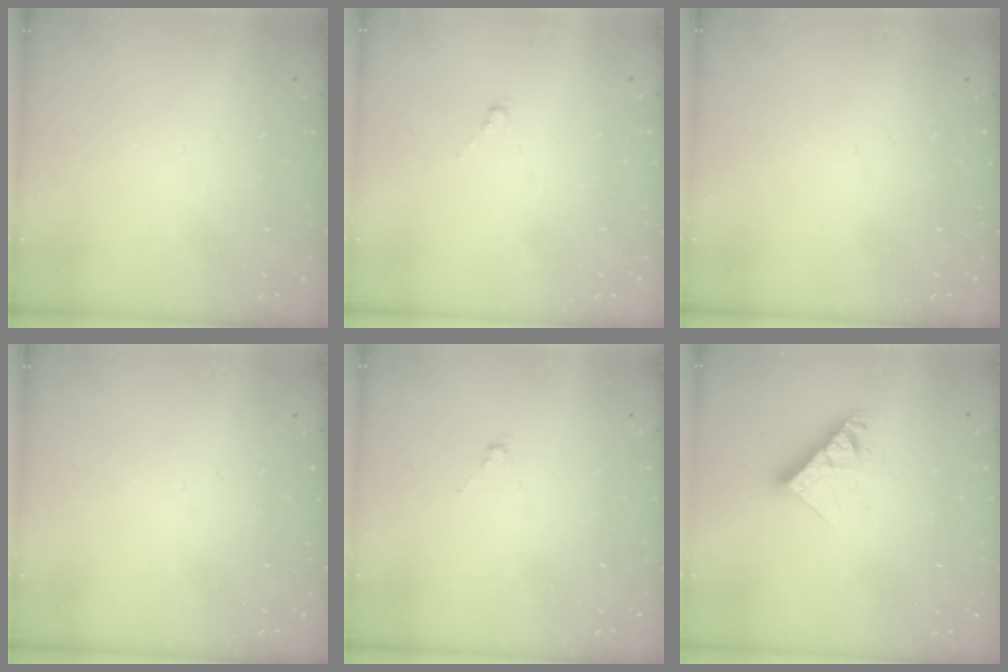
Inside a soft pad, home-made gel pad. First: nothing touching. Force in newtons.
{"total": 0.8, "press": 0.7, "slide": 0.5}
{"total": 0.0}
{"total": 0.0}
{"total": 0.6, "press": 0.4, "slide": 0.4}
{"total": 8.7, "press": 8.7, "slide": 0.8}